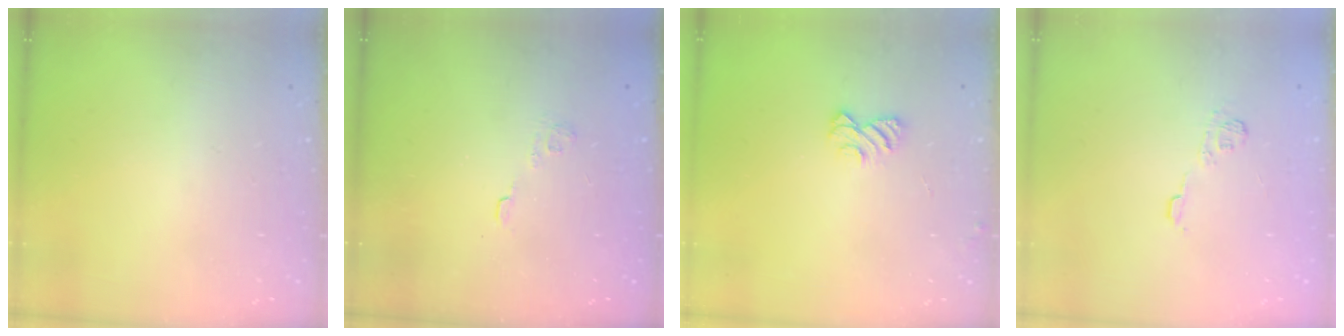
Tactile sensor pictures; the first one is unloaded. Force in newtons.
{"total": 2.1, "press": 1.6, "slide": 1.4}
{"total": 5.1, "press": 5.1, "slide": 0.4}
{"total": 4.6, "press": 4.4, "slide": 1.3}